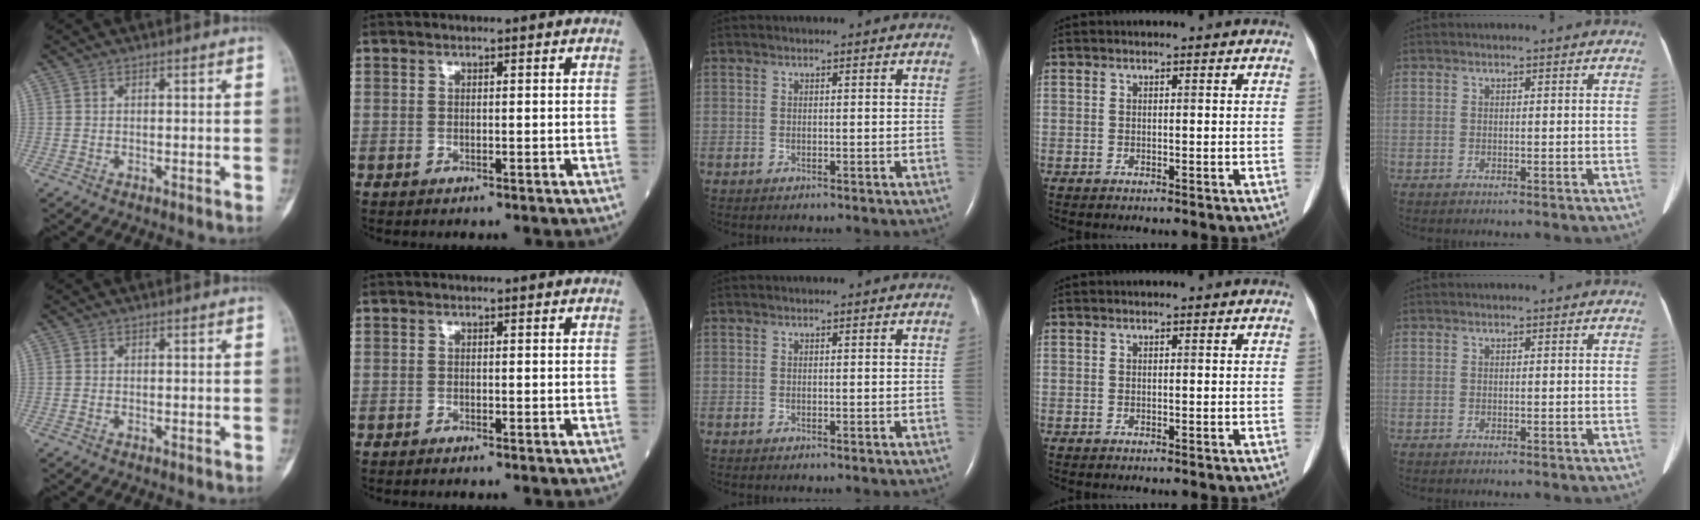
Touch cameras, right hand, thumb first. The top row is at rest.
{"index": {"total": 0.8, "force": [-0.7, 0.0, 0.4], "torque": [-0.007, -0.001, -0.009]}}